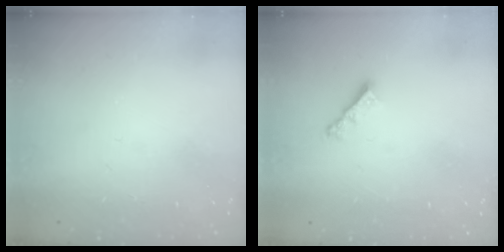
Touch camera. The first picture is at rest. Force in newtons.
{"total": 3.8, "press": 3.8, "slide": 0.2}